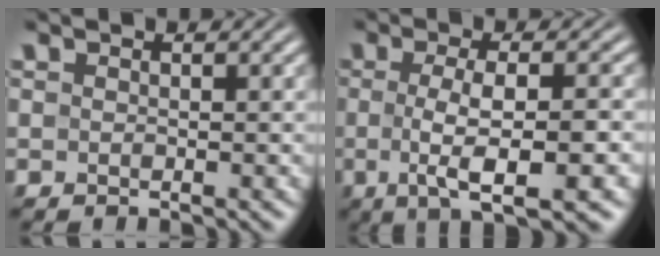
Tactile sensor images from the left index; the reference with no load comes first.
{"total": 6.7, "force": [-1.2, 1.7, 6.4], "torque": [-0.101, -0.007, -0.021]}